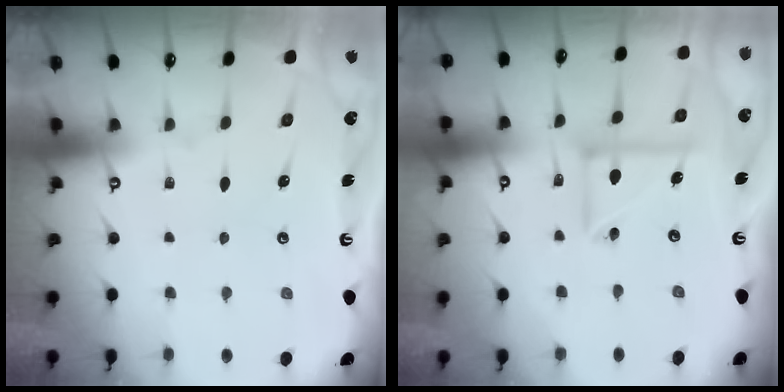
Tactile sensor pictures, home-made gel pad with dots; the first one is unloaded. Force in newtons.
{"total": 10.4, "press": 10.4, "slide": 0.9}